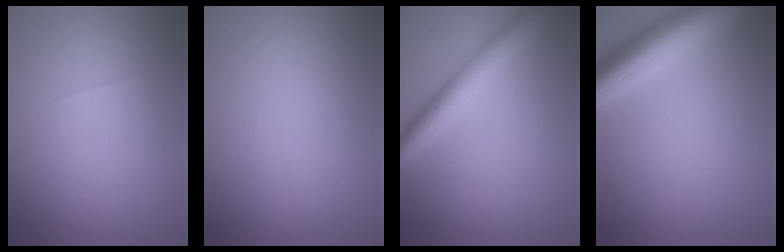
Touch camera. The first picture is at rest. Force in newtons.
{"total": 0.0}
{"total": 4.3, "press": 4.3, "slide": 0.2}
{"total": 6.3, "press": 6.3, "slide": 0.3}